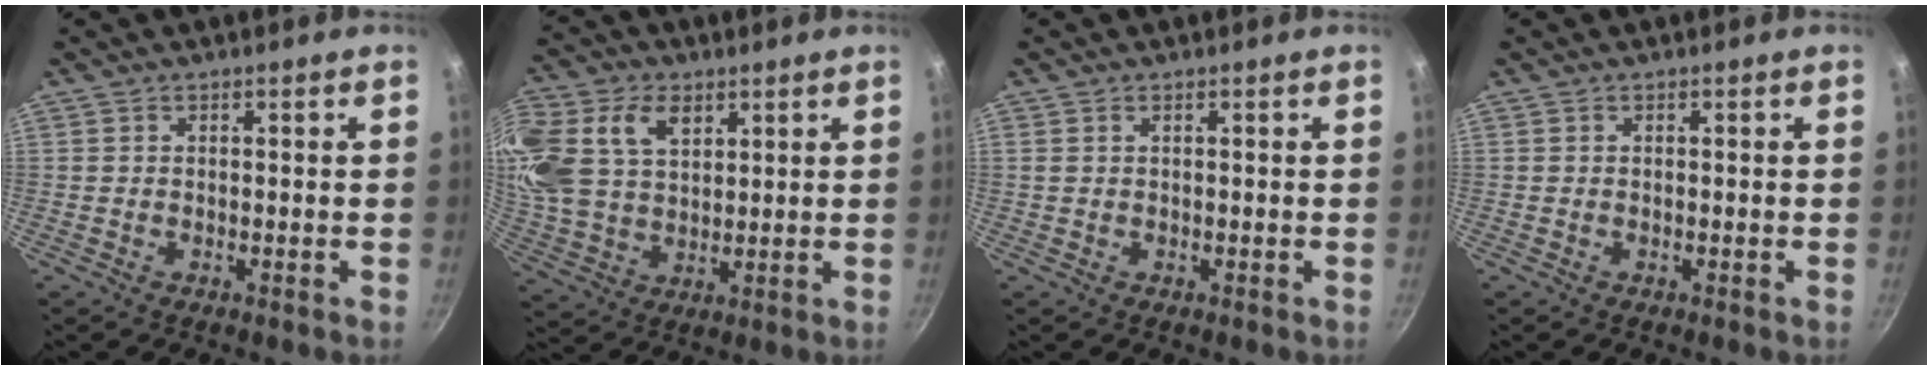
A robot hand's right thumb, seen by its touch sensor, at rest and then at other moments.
{"total": 19.7, "force": [7.6, 13.7, 11.8], "torque": [-0.276, 0.014, 0.150]}
{"total": 0.5, "force": [0.3, 0.3, 0.4], "torque": [-0.007, 0.002, 0.005]}
{"total": 0.0}